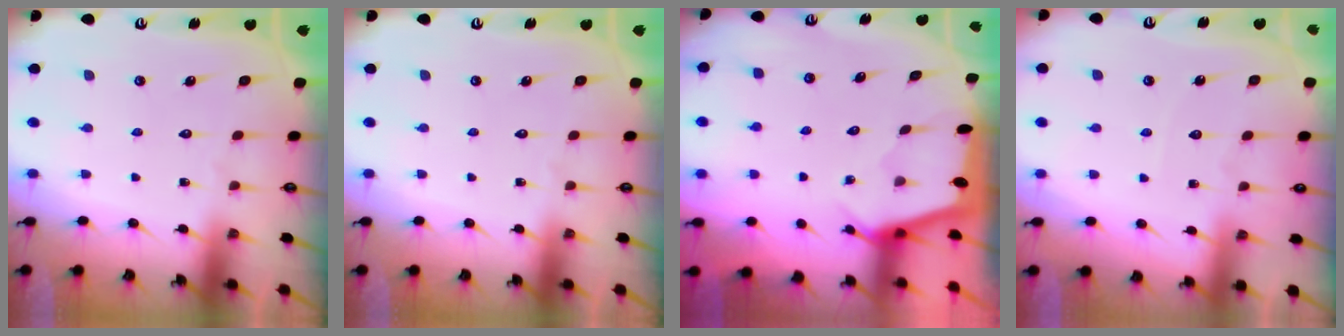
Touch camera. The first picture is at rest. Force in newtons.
{"total": 0.0}
{"total": 2.1, "press": 2.0, "slide": 0.3}
{"total": 2.4, "press": 2.4, "slide": 0.4}